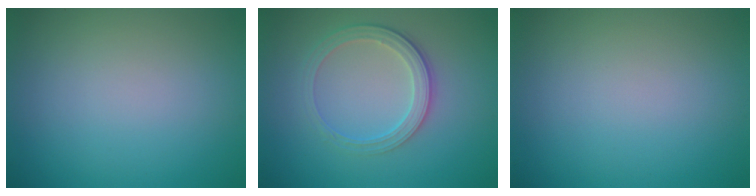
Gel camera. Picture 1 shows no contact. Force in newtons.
{"total": 3.0, "press": 2.6, "slide": 1.4}
{"total": 0.0}